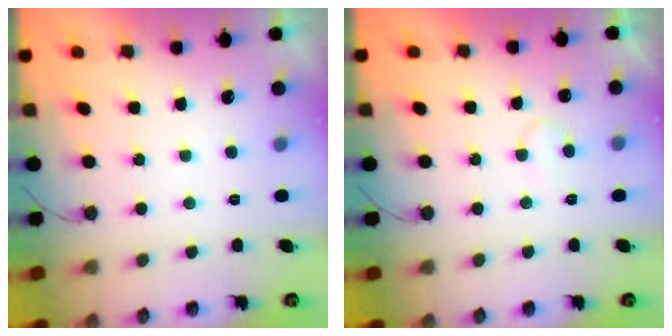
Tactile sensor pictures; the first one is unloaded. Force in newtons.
{"total": 4.6, "press": 4.6, "slide": 0.3}